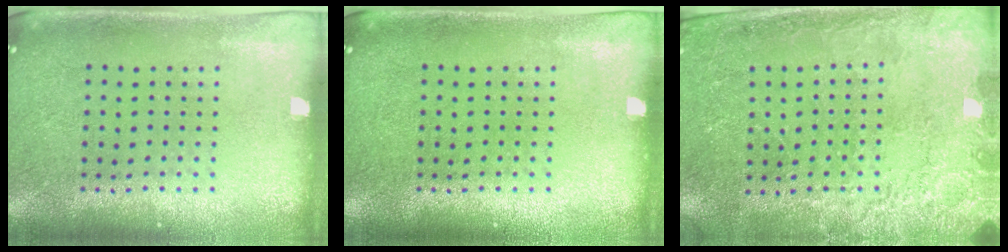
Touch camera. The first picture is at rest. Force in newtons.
{"total": 0.0}
{"total": 2.5, "press": 2.4, "slide": 0.9}